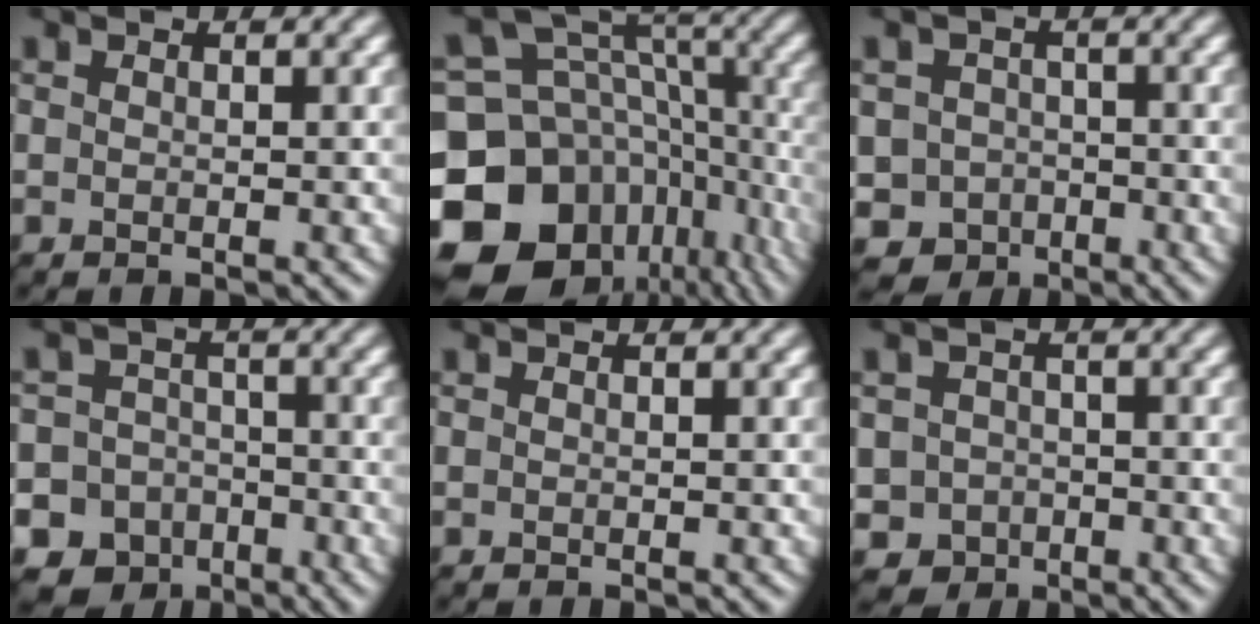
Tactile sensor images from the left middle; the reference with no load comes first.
{"total": 16.0, "force": [-6.5, 12.0, 8.3], "torque": [-0.196, 0.005, -0.096]}
{"total": 6.4, "force": [-3.9, 5.0, 1.0], "torque": [0.001, -0.014, -0.071]}
{"total": 12.1, "force": [-7.9, 9.0, 1.3], "torque": [-0.026, -0.040, -0.134]}
{"total": 0.0}
{"total": 4.4, "force": [-2.3, 3.7, 0.7], "torque": [0.008, -0.004, -0.042]}